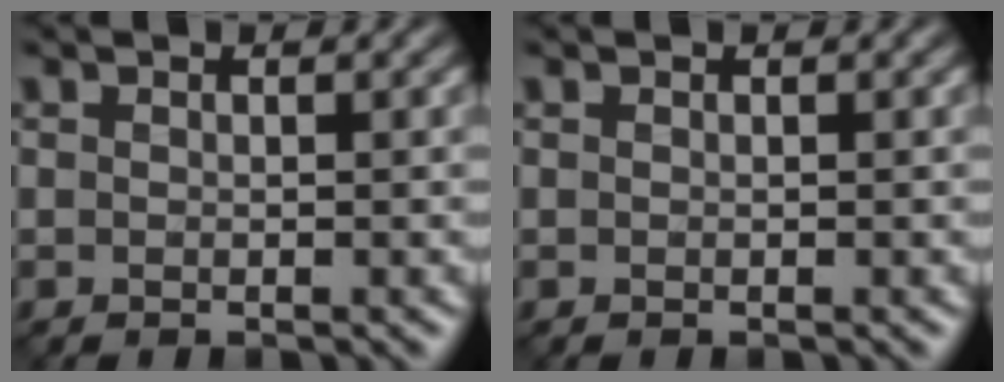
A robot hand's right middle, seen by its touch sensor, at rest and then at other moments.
{"total": 0.0}